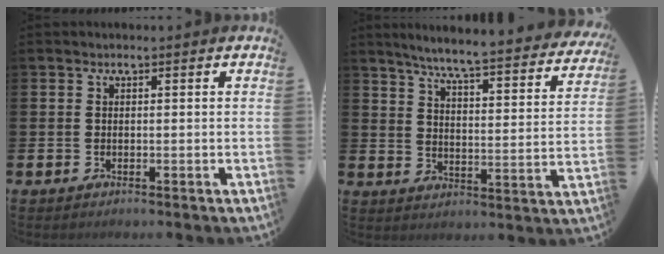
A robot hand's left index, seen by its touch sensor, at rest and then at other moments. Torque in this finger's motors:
{"motor_torque": [0.90, -1.10, 0.90, 0.21]}